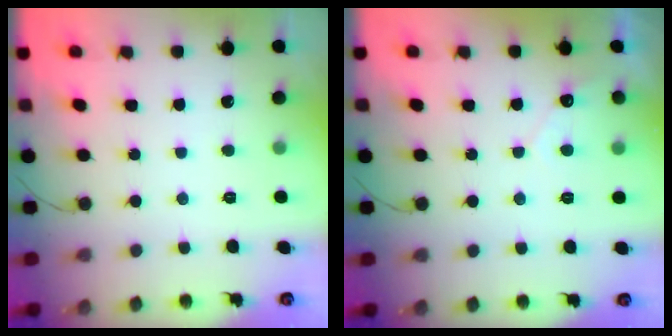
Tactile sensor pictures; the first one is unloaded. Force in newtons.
{"total": 2.7, "press": 2.7, "slide": 0.1}